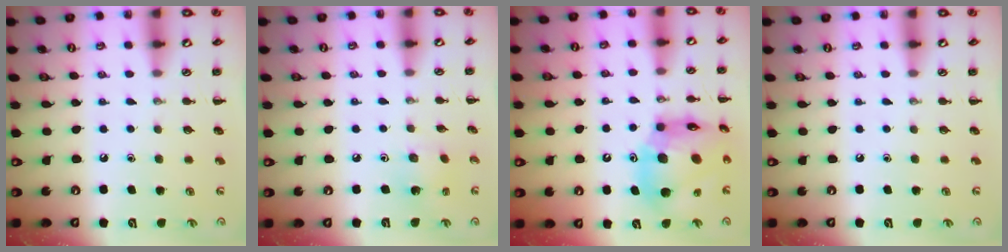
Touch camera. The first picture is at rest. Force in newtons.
{"total": 1.4, "press": 1.3, "slide": 0.6}
{"total": 17.1, "press": 16.3, "slide": 5.0}
{"total": 0.0}